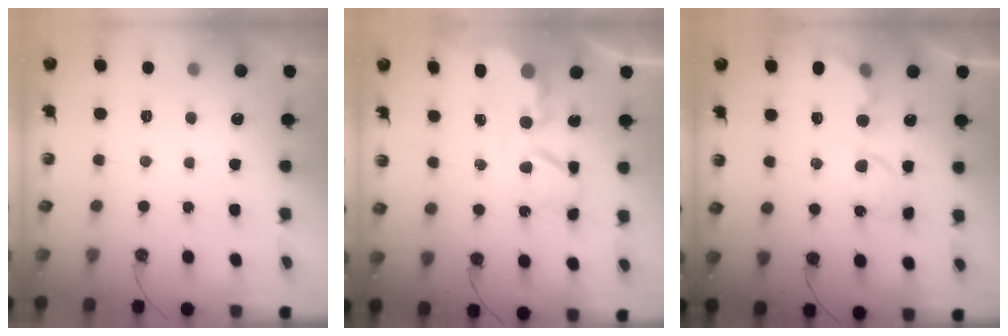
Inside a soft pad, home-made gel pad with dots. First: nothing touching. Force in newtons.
{"total": 6.8, "press": 6.8, "slide": 0.3}
{"total": 6.2, "press": 6.2, "slide": 0.3}